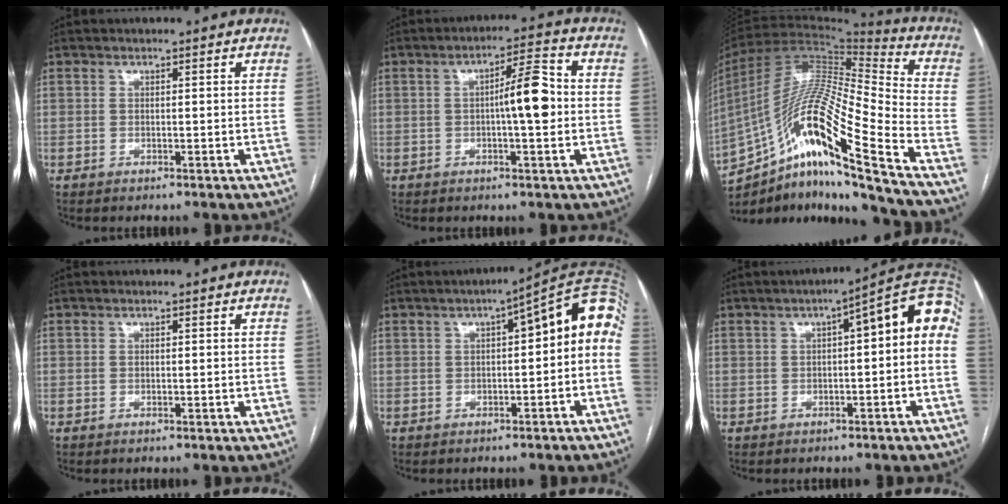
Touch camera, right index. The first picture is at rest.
{"total": 7.2, "force": [-0.3, 1.1, 7.1], "torque": [-0.110, 0.015, -0.007]}
{"total": 22.2, "force": [-13.8, 0.2, 17.4], "torque": [-0.341, -0.002, -0.253]}
{"total": 0.0}
{"total": 10.5, "force": [0.8, 2.8, 10.1], "torque": [-0.133, 0.043, 0.004]}
{"total": 10.0, "force": [1.0, 2.2, 9.7], "torque": [-0.128, 0.042, 0.006]}